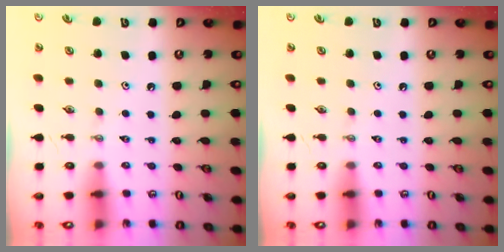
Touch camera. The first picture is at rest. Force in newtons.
{"total": 0.0}